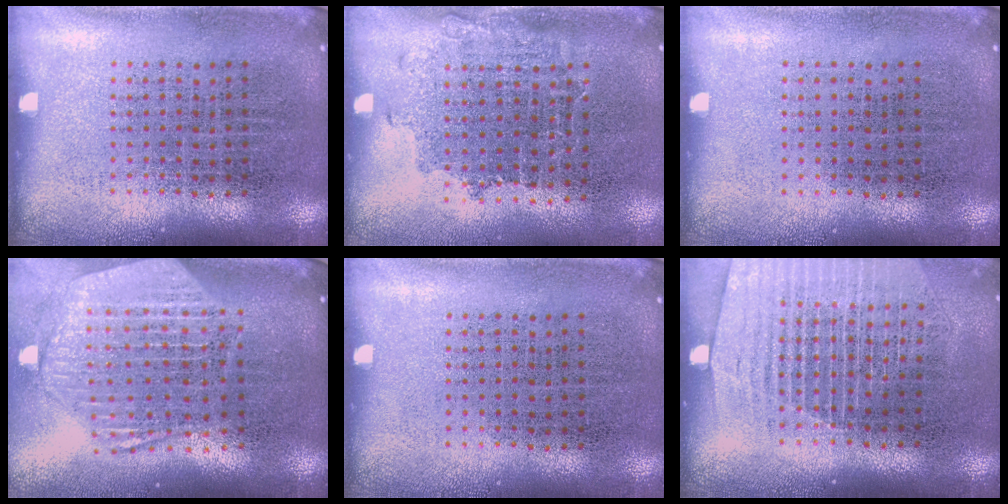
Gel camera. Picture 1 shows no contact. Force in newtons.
{"total": 1.1, "press": 0.9, "slide": 0.6}
{"total": 0.0}
{"total": 2.8, "press": 2.3, "slide": 1.6}
{"total": 0.0}
{"total": 1.5, "press": 1.4, "slide": 0.6}